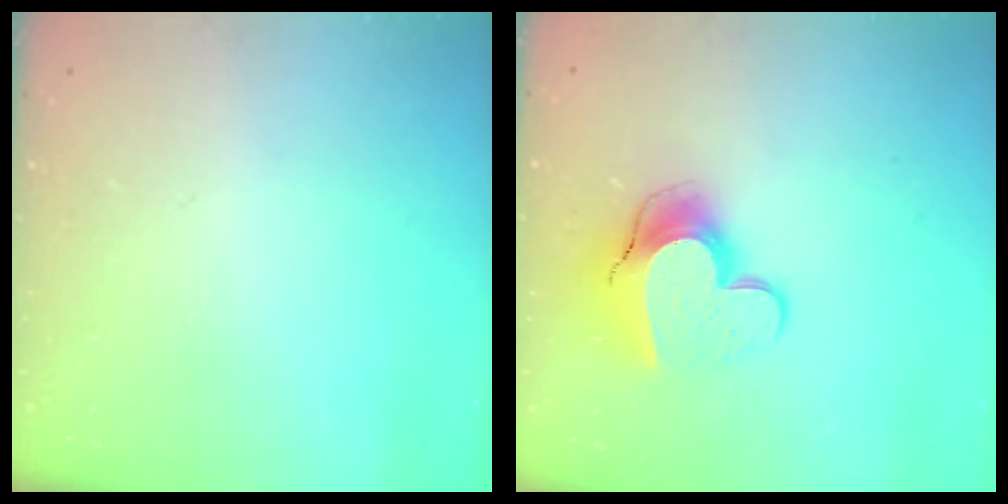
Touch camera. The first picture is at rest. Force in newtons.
{"total": 13.1, "press": 13.0, "slide": 1.2}